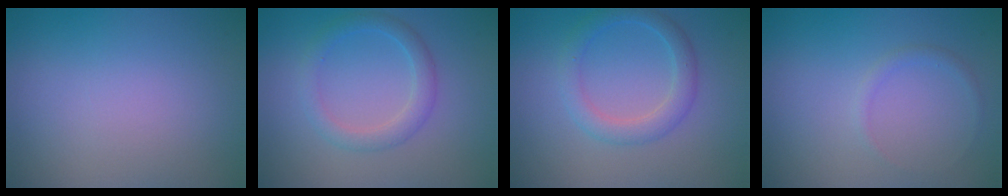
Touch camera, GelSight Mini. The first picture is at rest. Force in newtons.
{"total": 2.4, "press": 2.4, "slide": 0.2}
{"total": 2.8, "press": 2.8, "slide": 0.0}
{"total": 0.9, "press": 0.8, "slide": 0.1}